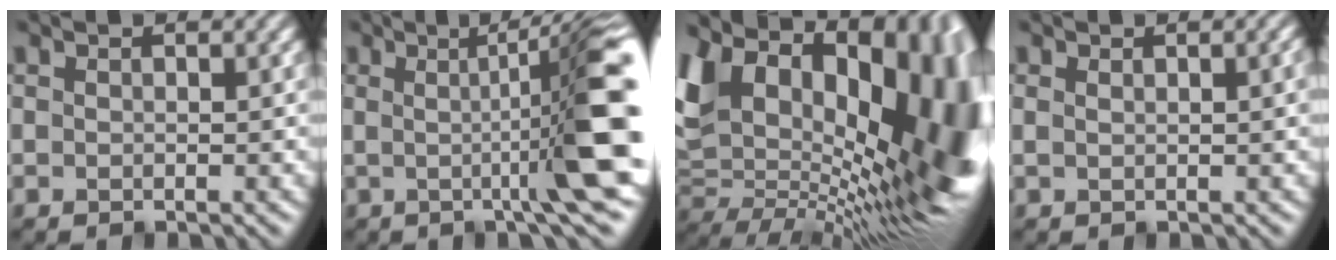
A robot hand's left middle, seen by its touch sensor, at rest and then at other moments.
{"total": 9.8, "force": [0.1, 1.1, 9.7], "torque": [-0.123, 0.005, -0.001]}
{"total": 21.0, "force": [4.2, 12.6, 16.3], "torque": [-0.261, 0.006, 0.093]}
{"total": 3.4, "force": [1.5, 1.4, 2.7], "torque": [-0.022, 0.011, 0.007]}